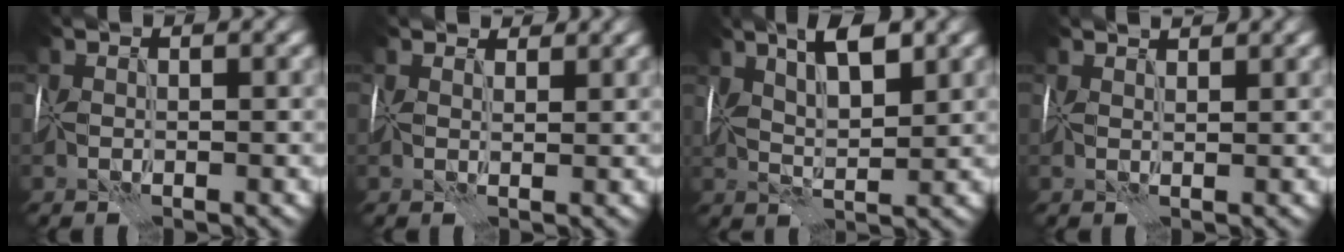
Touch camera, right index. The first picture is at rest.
{"total": 2.9, "force": [2.5, 1.1, 1.0], "torque": [-0.022, 0.001, 0.027]}
{"total": 5.2, "force": [2.3, 1.4, 4.5], "torque": [-0.072, 0.010, 0.029]}
{"total": 1.5, "force": [1.4, 0.0, 0.5], "torque": [-0.012, 0.003, 0.020]}